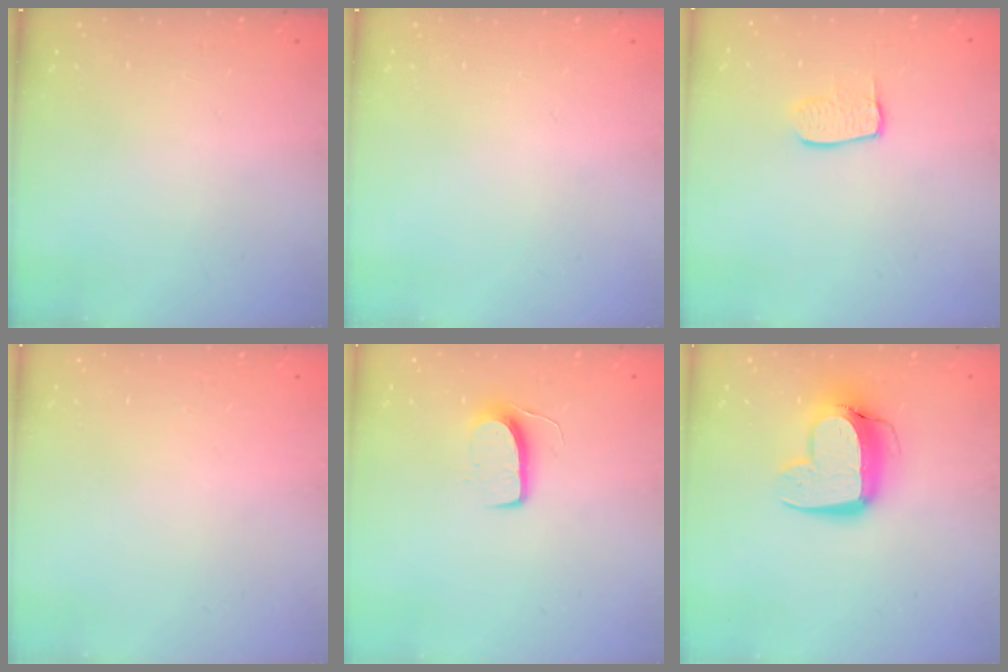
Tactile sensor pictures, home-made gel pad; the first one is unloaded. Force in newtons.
{"total": 0.0}
{"total": 7.0, "press": 7.0, "slide": 0.6}
{"total": 0.0}
{"total": 6.7, "press": 6.7, "slide": 0.5}
{"total": 12.9, "press": 12.9, "slide": 1.2}